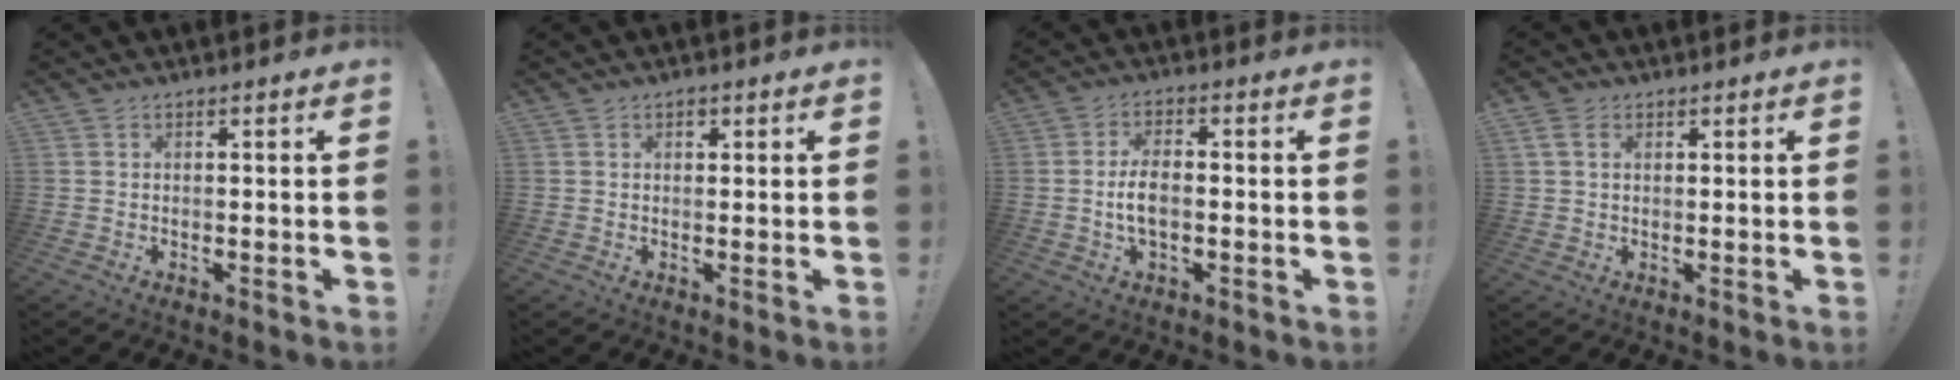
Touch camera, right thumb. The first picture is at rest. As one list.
[{"total": 1.2, "force": [0.5, 0.9, 0.5], "torque": [0.004, -0.002, 0.007]}, {"total": 6.1, "force": [-0.7, 2.9, 5.3], "torque": [-0.095, 0.003, -0.015]}, {"total": 3.7, "force": [1.5, 2.4, 2.4], "torque": [-0.041, 0.003, 0.029]}]